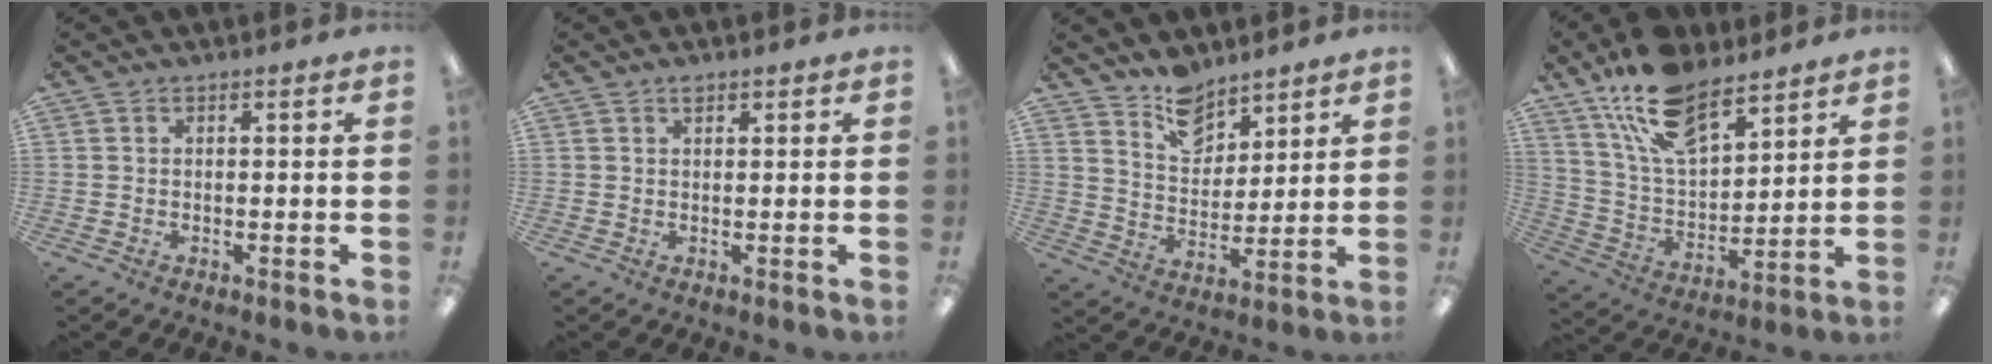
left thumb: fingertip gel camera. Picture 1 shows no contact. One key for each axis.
{"total": 1.1, "fx": 0.8, "fy": 0.3, "fz": 0.6, "tx": -0.015, "ty": 0.001, "tz": 0.014}
{"total": 9.7, "fx": 8.0, "fy": 4.9, "fz": 2.6, "tx": -0.041, "ty": -0.053, "tz": 0.149}
{"total": 16.9, "fx": 12.0, "fy": 7.7, "fz": 9.2, "tx": -0.178, "ty": -0.051, "tz": 0.218}